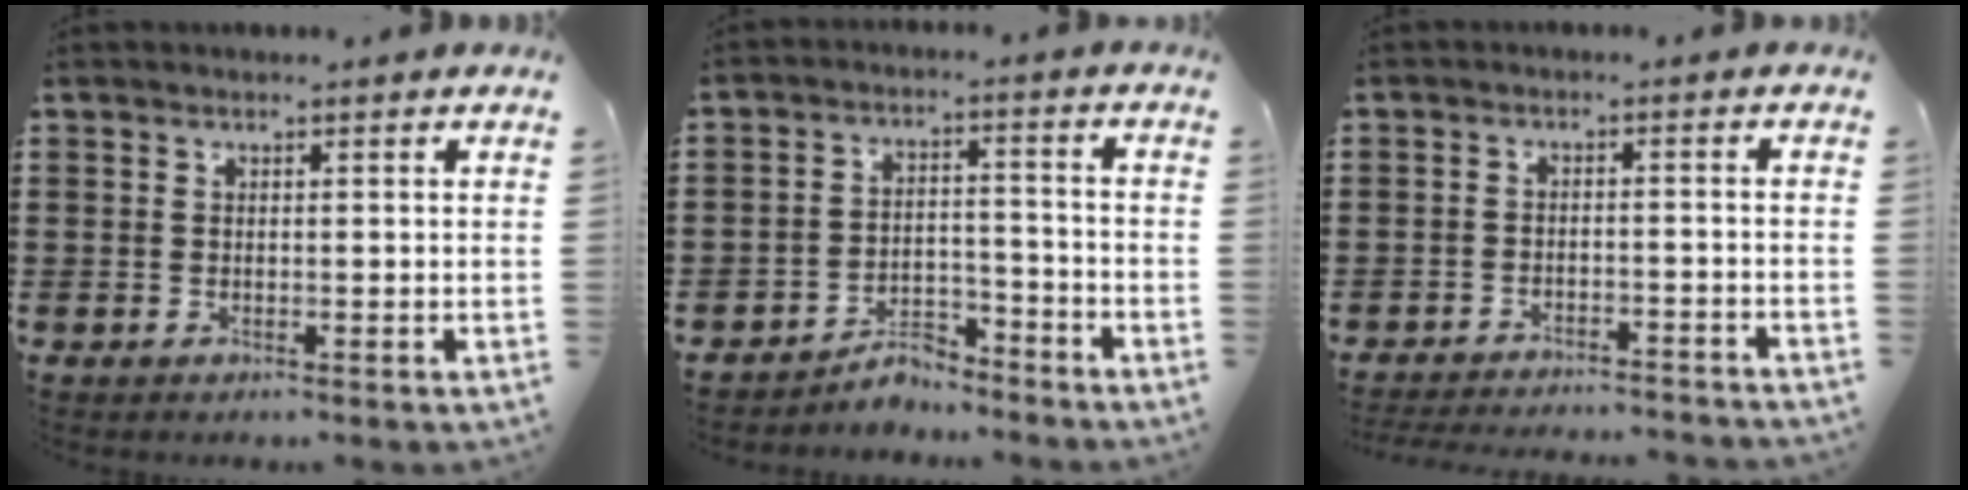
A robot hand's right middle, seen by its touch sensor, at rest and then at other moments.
{"total": 5.5, "force": [-5.2, 1.4, 0.5], "torque": [-0.009, 0.014, -0.106]}
{"total": 3.2, "force": [-3.2, 0.0, 0.2], "torque": [-0.007, 0.000, -0.068]}